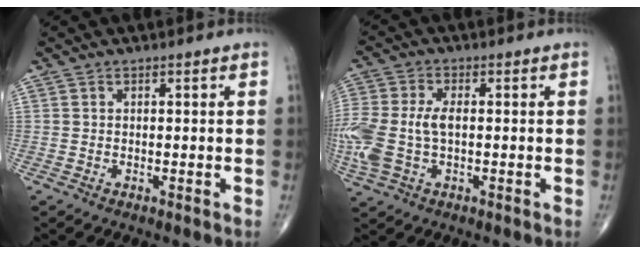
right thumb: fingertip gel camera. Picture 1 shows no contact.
{"total": 12.8, "force": [-0.9, 7.5, 10.3], "torque": [-0.276, 0.006, -0.013]}